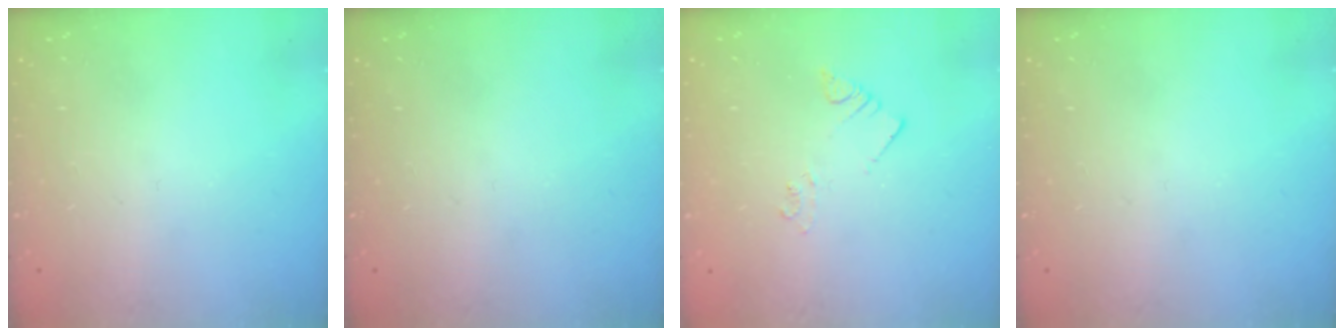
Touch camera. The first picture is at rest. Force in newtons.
{"total": 0.0}
{"total": 2.2, "press": 2.2, "slide": 0.1}
{"total": 0.0}